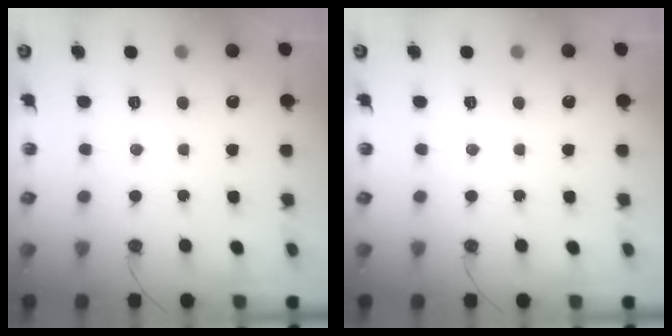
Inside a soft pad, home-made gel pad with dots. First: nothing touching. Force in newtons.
{"total": 0.0}